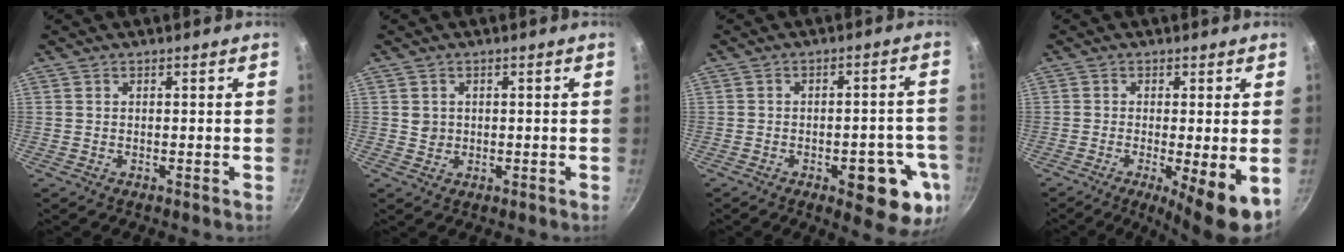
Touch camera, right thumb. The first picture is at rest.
{"total": 1.9, "force": [0.3, 1.8, 0.6], "torque": [-0.003, 0.002, 0.005]}
{"total": 12.8, "force": [-4.7, 5.3, 10.6], "torque": [-0.088, 0.016, -0.056]}
{"total": 8.6, "force": [-2.2, 1.7, 8.1], "torque": [-0.119, -0.009, -0.029]}